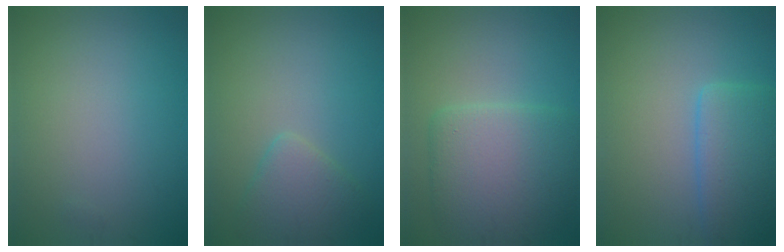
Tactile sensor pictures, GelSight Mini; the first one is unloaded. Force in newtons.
{"total": 2.7, "press": 2.7, "slide": 0.3}
{"total": 7.2, "press": 7.2, "slide": 0.2}
{"total": 4.6, "press": 4.6, "slide": 0.2}